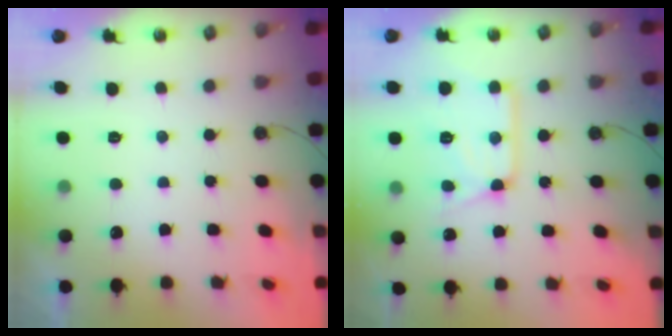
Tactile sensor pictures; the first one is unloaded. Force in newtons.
{"total": 13.5, "press": 13.4, "slide": 1.4}